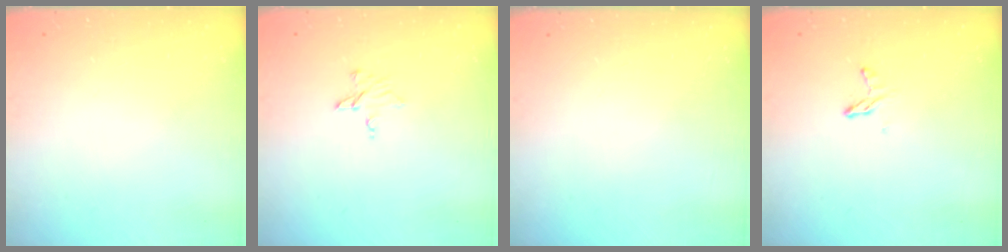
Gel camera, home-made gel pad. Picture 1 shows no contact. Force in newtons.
{"total": 5.3, "press": 5.3, "slide": 0.5}
{"total": 0.0}
{"total": 4.4, "press": 4.4, "slide": 0.4}